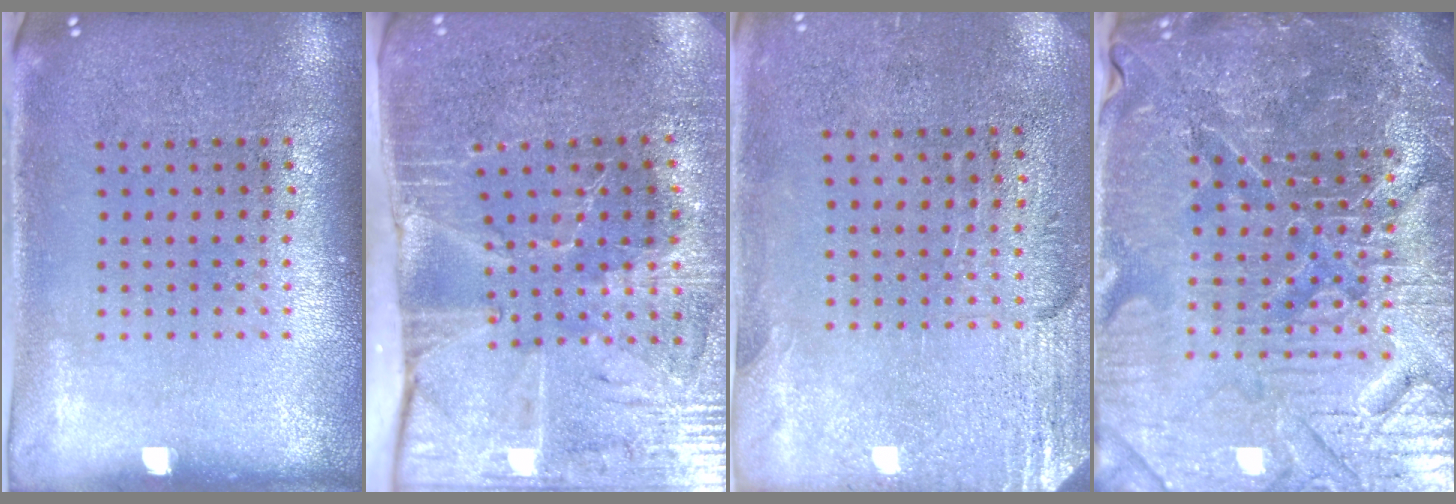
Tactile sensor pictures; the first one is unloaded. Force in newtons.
{"total": 4.4, "press": 3.7, "slide": 2.4}
{"total": 2.8, "press": 2.5, "slide": 1.4}
{"total": 6.1, "press": 5.6, "slide": 2.4}